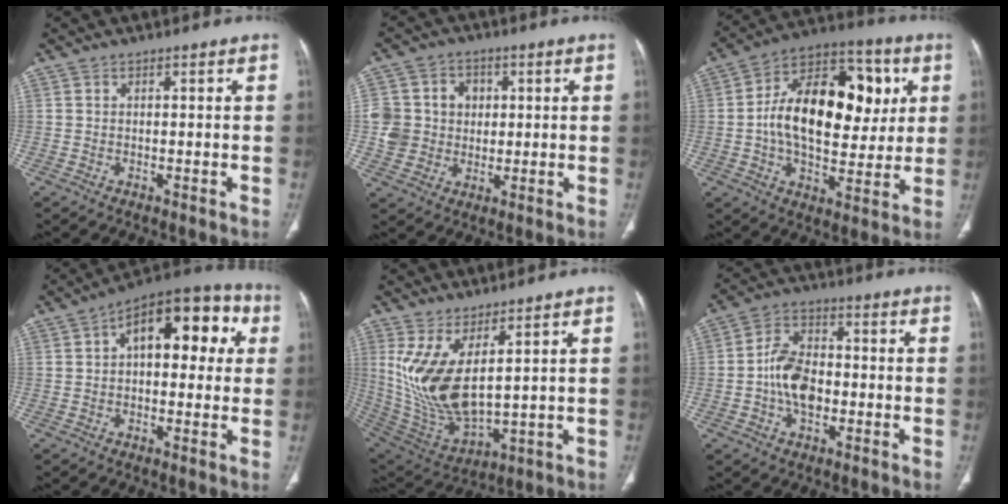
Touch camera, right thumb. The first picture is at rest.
{"total": 10.0, "force": [0.7, 9.4, 3.5], "torque": [-0.037, 0.012, 0.016]}
{"total": 23.2, "force": [3.0, 13.7, 18.4], "torque": [-0.264, 0.016, 0.043]}
{"total": 16.7, "force": [3.9, 8.9, 13.6], "torque": [-0.134, 0.036, 0.046]}
{"total": 14.0, "force": [4.6, 5.4, 12.1], "torque": [-0.252, -0.040, 0.116]}
{"total": 9.4, "force": [-1.7, 6.1, 6.9], "torque": [-0.113, 0.021, -0.039]}